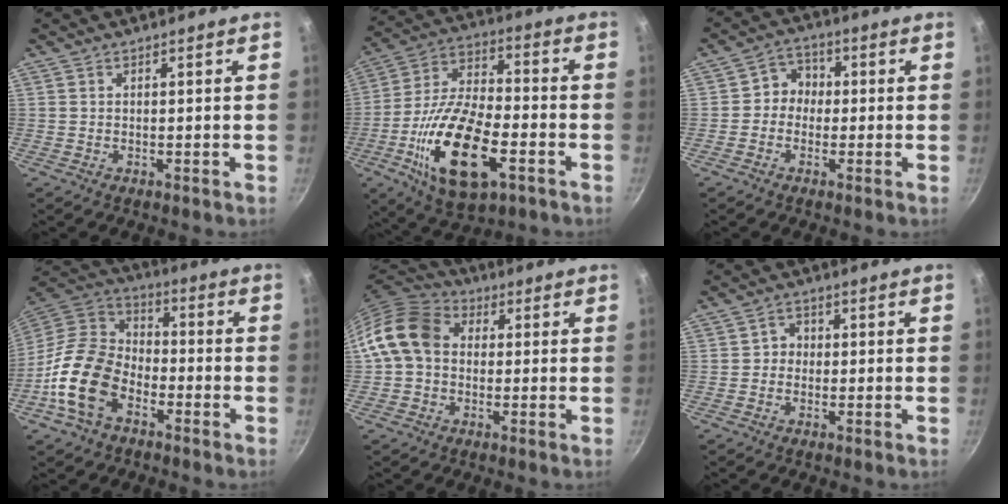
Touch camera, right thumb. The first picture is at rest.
{"total": 21.3, "force": [-7.2, 10.0, 17.3], "torque": [-0.321, 0.023, -0.130]}
{"total": 4.8, "force": [-0.4, 4.4, 2.0], "torque": [0.003, 0.015, -0.022]}
{"total": 15.6, "force": [-6.7, 10.3, 9.6], "torque": [-0.156, 0.049, -0.145]}
{"total": 11.6, "force": [0.6, 9.2, 7.0], "torque": [-0.105, 0.029, -0.007]}
{"total": 2.5, "force": [-0.3, 2.3, 0.9], "torque": [0.002, 0.008, -0.010]}